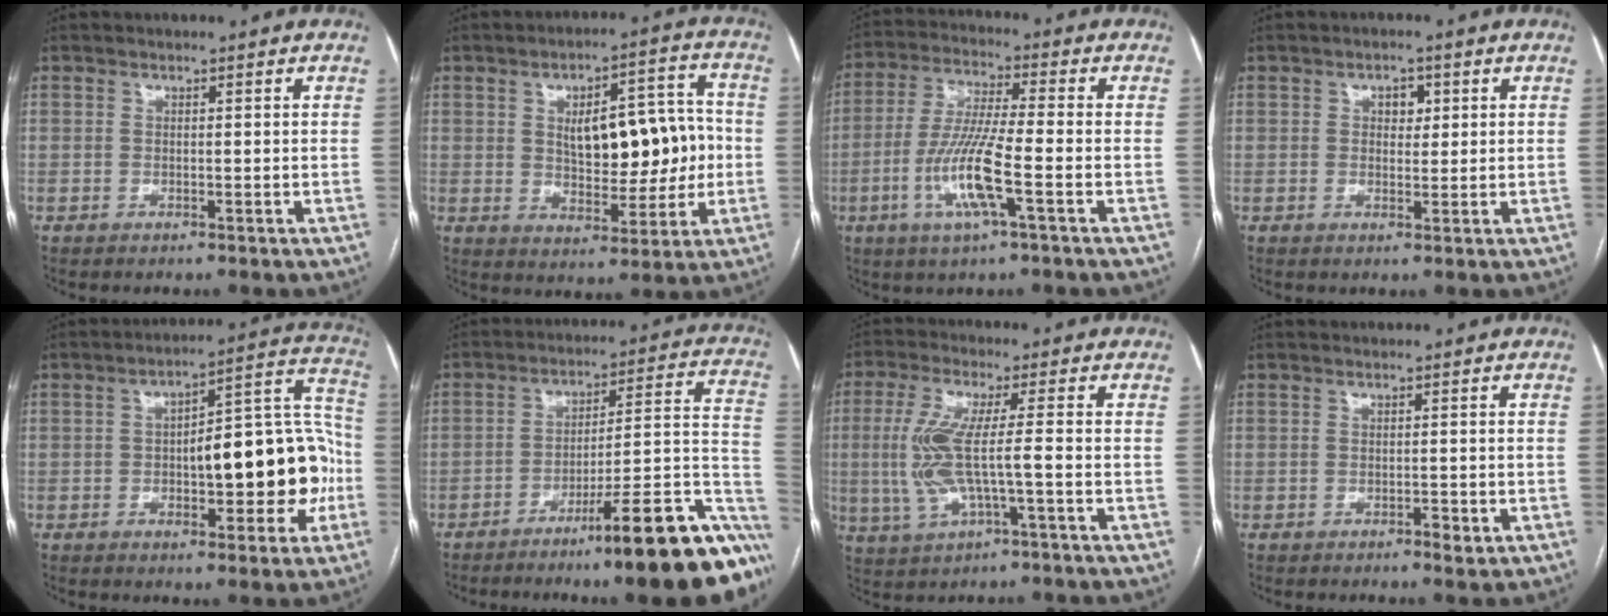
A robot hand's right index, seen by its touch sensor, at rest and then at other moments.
{"total": 13.2, "force": [0.6, 5.7, 11.9], "torque": [-0.167, 0.026, 0.020]}
{"total": 10.9, "force": [-3.6, 0.5, 10.3], "torque": [-0.211, -0.009, -0.072]}
{"total": 2.4, "force": [0.8, 1.6, 1.6], "torque": [-0.019, 0.006, 0.012]}
{"total": 17.2, "force": [-2.9, 5.9, 15.9], "torque": [-0.204, 0.047, -0.033]}
{"total": 22.0, "force": [-13.3, 2.8, 17.2], "torque": [-0.125, 0.047, -0.195]}
{"total": 9.0, "force": [-1.2, 1.0, 8.9], "torque": [-0.195, 0.001, -0.023]}
{"total": 1.1, "force": [-0.3, 0.5, 0.9], "torque": [-0.014, 0.001, -0.002]}